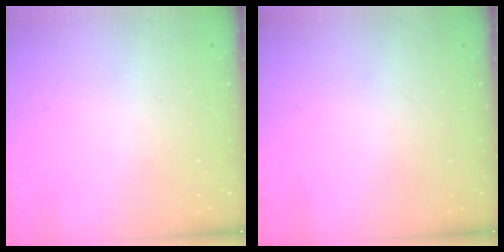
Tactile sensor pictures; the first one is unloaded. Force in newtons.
{"total": 0.0}